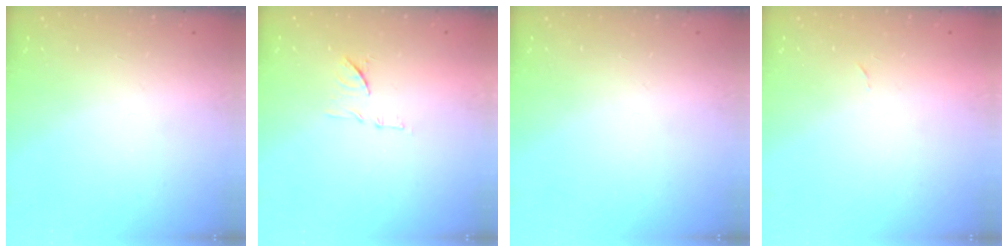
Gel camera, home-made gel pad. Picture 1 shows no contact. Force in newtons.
{"total": 8.7, "press": 8.7, "slide": 0.3}
{"total": 0.0}
{"total": 2.4, "press": 2.4, "slide": 0.4}